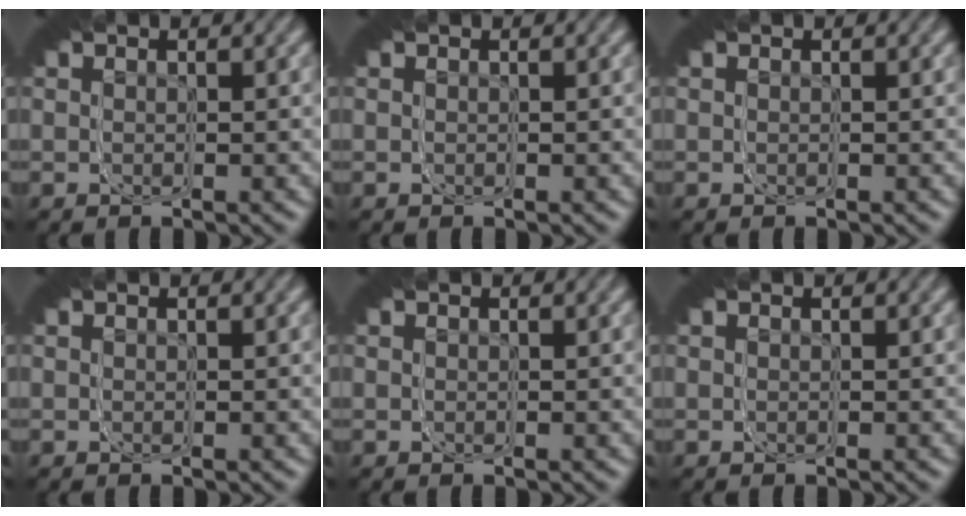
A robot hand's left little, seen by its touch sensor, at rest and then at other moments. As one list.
[{"total": 0.0}, {"total": 0.0}, {"total": 0.0}, {"total": 0.0}, {"total": 0.0}]